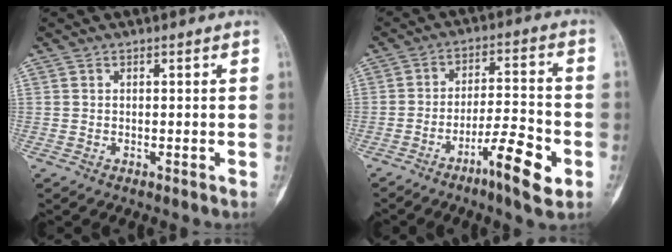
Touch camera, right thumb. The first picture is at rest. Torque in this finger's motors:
{"motor_torque": [-0.41, 0.19, 0.35, 0.26, 0.01]}